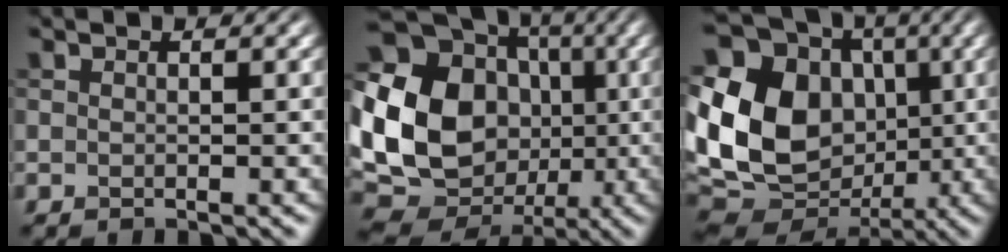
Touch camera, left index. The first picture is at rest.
{"total": 22.4, "force": [-0.6, 19.4, 11.2], "torque": [-0.256, 0.021, -0.048]}
{"total": 16.8, "force": [-0.5, 13.5, 10.0], "torque": [-0.235, 0.010, 0.001]}